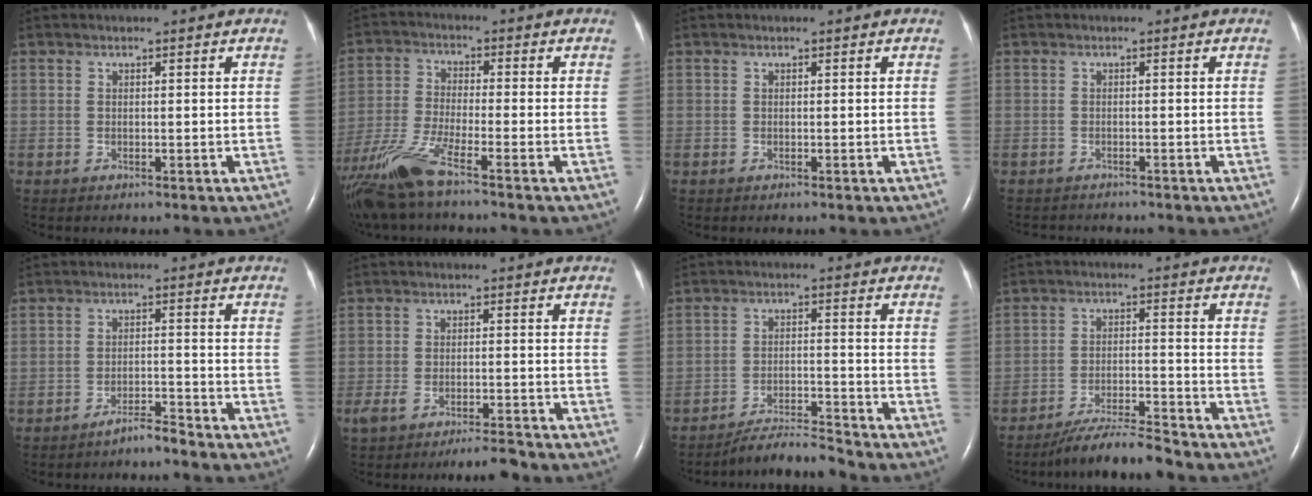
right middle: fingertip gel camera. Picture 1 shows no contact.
{"total": 10.3, "force": [-7.5, 0.3, 7.0], "torque": [-0.154, -0.026, -0.146]}
{"total": 0.0}
{"total": 1.8, "force": [-1.8, 0.2, 0.0], "torque": [0.001, -0.007, -0.024]}
{"total": 2.8, "force": [-2.7, -0.3, 0.8], "torque": [-0.016, -0.010, -0.048]}
{"total": 4.8, "force": [-4.0, 0.7, 2.5], "torque": [-0.049, -0.001, -0.070]}
{"total": 5.5, "force": [-5.3, -1.2, 0.3], "torque": [-0.013, -0.013, -0.094]}
{"total": 7.2, "force": [-6.7, -0.4, 2.8], "torque": [-0.052, -0.018, -0.119]}